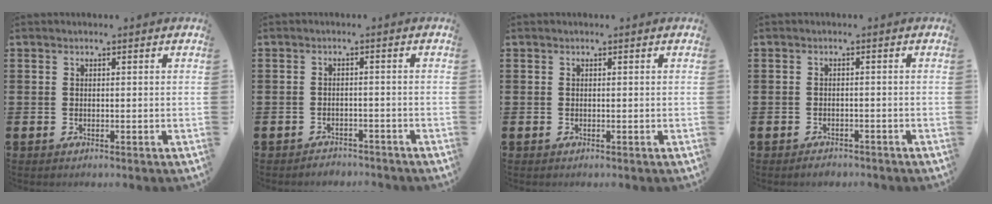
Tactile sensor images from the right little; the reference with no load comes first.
{"total": 1.6, "force": [-1.6, 0.1, -0.1], "torque": [-0.003, 0.004, -0.035]}
{"total": 0.0}
{"total": 1.1, "force": [-1.1, 0.2, 0.2], "torque": [-0.006, -0.002, -0.021]}